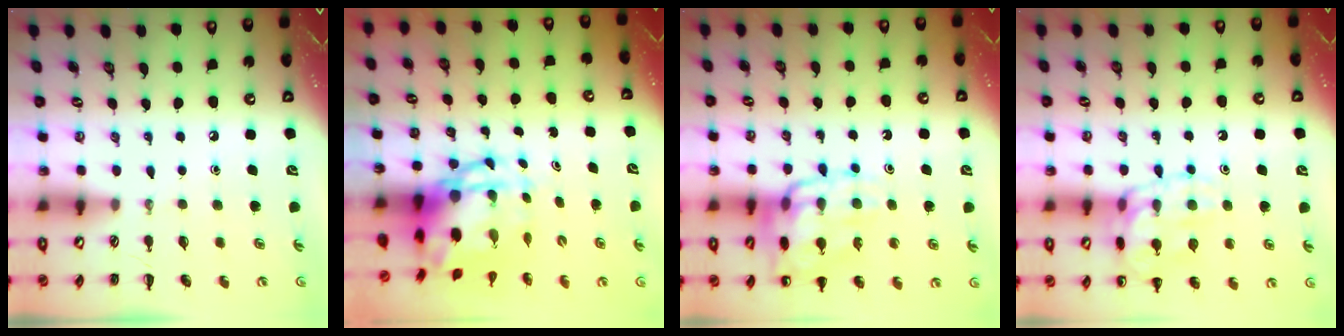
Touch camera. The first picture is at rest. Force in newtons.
{"total": 7.7, "press": 7.4, "slide": 2.1}
{"total": 15.2, "press": 15.0, "slide": 2.0}
{"total": 14.7, "press": 14.7, "slide": 1.5}